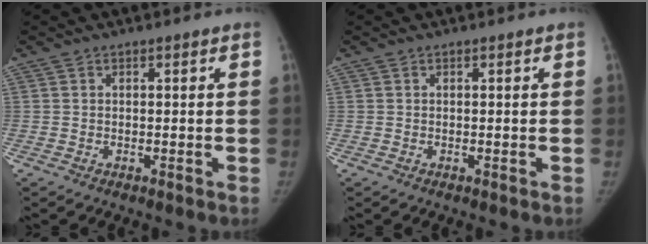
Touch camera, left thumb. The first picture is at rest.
{"total": 0.0}